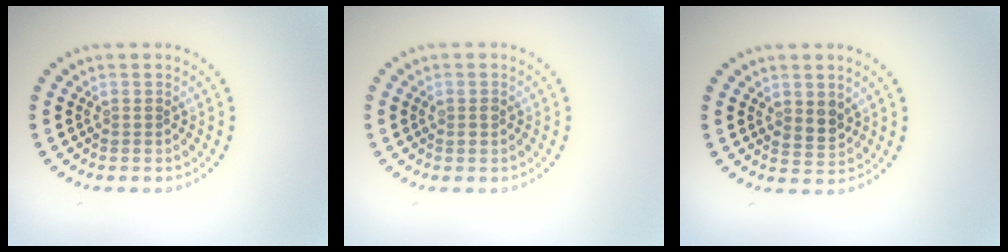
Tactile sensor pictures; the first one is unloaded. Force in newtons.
{"total": 0.8, "press": 0.8, "slide": 0.2}
{"total": 1.9, "press": 1.8, "slide": 0.7}